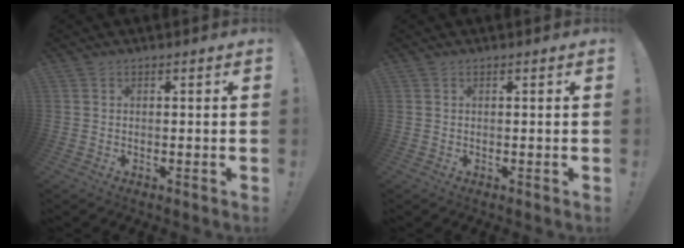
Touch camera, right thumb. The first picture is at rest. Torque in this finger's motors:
{"motor_torque": [-0.08, 0.17, -0.09, 0.02, 0.04]}